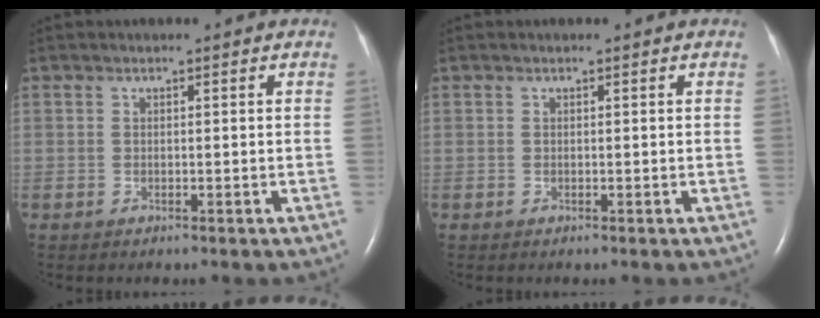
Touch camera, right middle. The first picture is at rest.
{"total": 0.0}